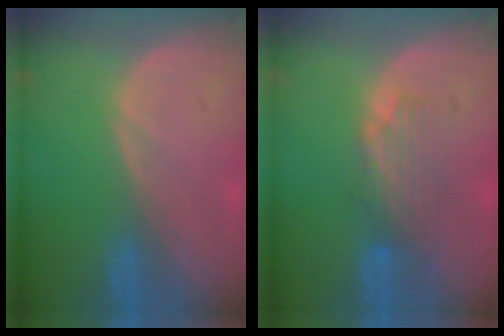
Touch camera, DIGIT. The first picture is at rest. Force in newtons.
{"total": 4.3, "press": 3.8, "slide": 2.1}